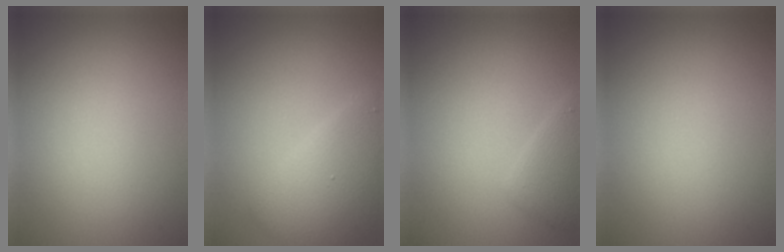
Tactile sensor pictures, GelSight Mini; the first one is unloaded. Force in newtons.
{"total": 3.9, "press": 3.9, "slide": 0.2}
{"total": 1.9, "press": 1.9, "slide": 0.1}
{"total": 0.0}